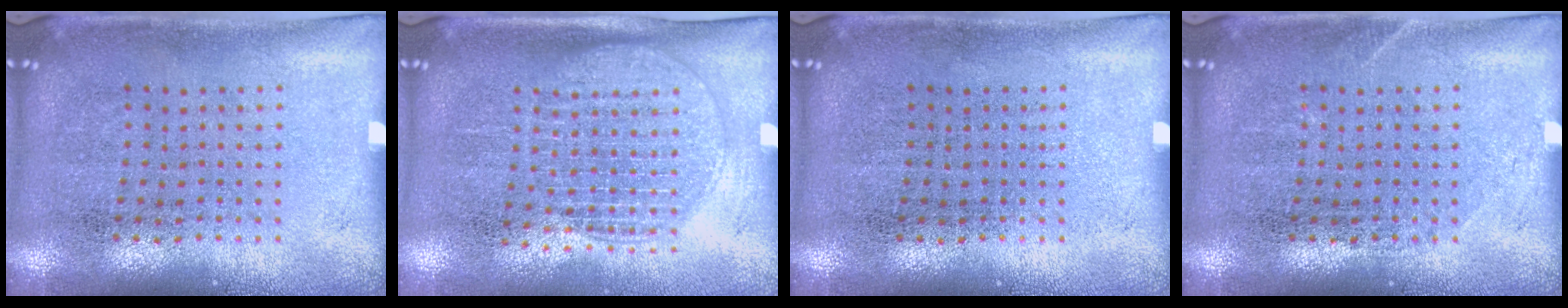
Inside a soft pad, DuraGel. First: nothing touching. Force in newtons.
{"total": 1.6, "press": 1.4, "slide": 0.8}
{"total": 0.0}
{"total": 0.7, "press": 0.6, "slide": 0.2}